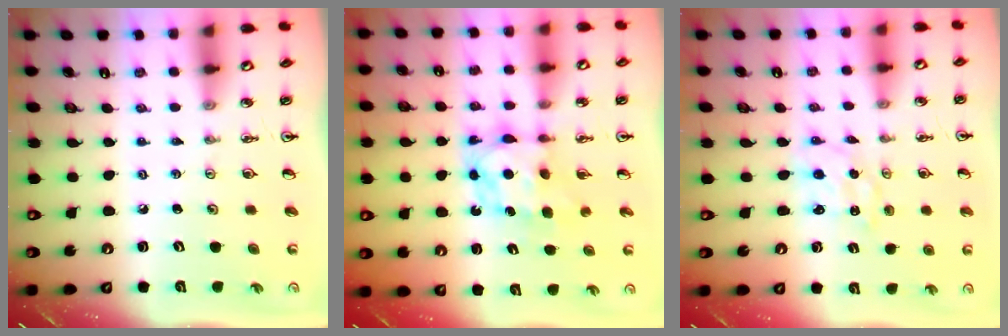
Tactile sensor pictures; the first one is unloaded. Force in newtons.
{"total": 7.0, "press": 7.0, "slide": 0.2}
{"total": 1.4, "press": 1.4, "slide": 0.1}